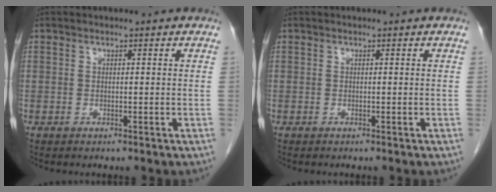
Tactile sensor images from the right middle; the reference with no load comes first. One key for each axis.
{"total": 0.0}